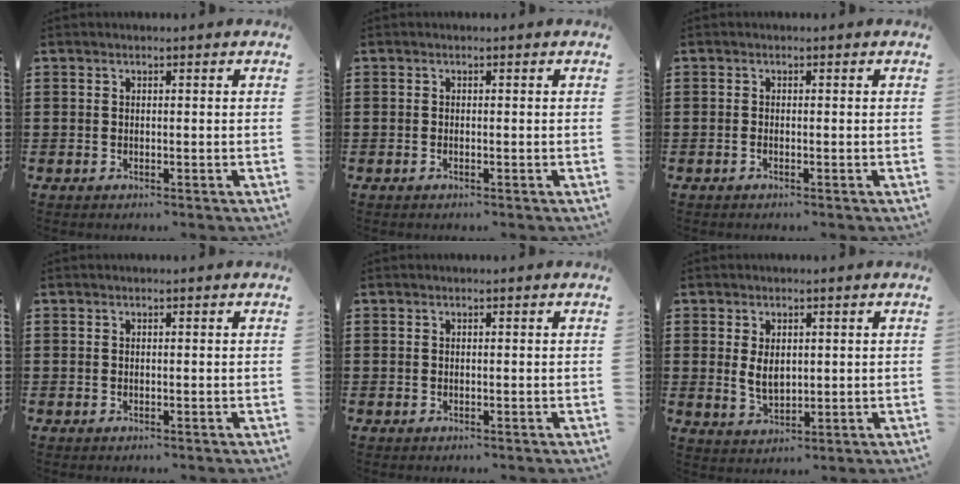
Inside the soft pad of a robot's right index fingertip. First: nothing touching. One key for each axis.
{"total": 0.0}
{"total": 0.5, "fx": -0.3, "fy": 0.0, "fz": 0.4, "tx": -0.007, "ty": -0.004, "tz": -0.006}
{"total": 0.0}
{"total": 0.0}
{"total": 3.6, "fx": 0.6, "fy": 2.3, "fz": 2.7, "tx": -0.049, "ty": 0.004, "tz": 0.010}